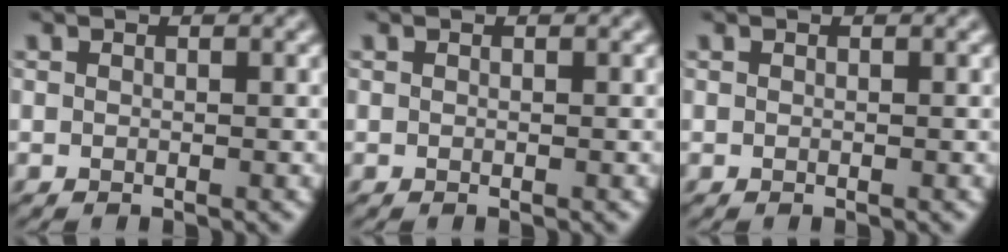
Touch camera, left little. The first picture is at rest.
{"total": 0.0}
{"total": 0.0}